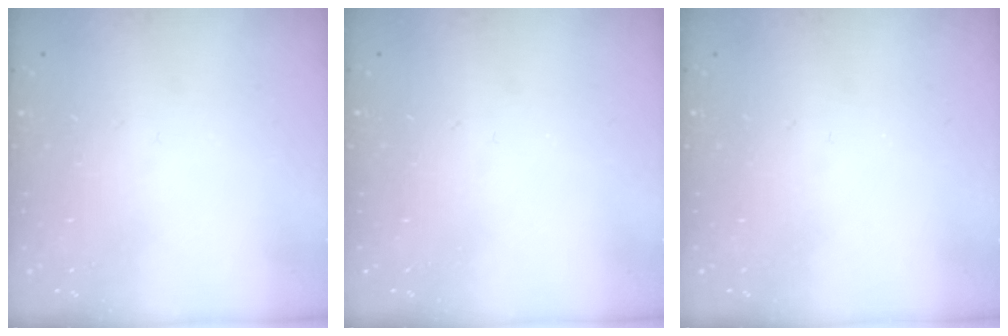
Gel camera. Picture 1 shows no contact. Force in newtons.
{"total": 0.0}
{"total": 0.0}